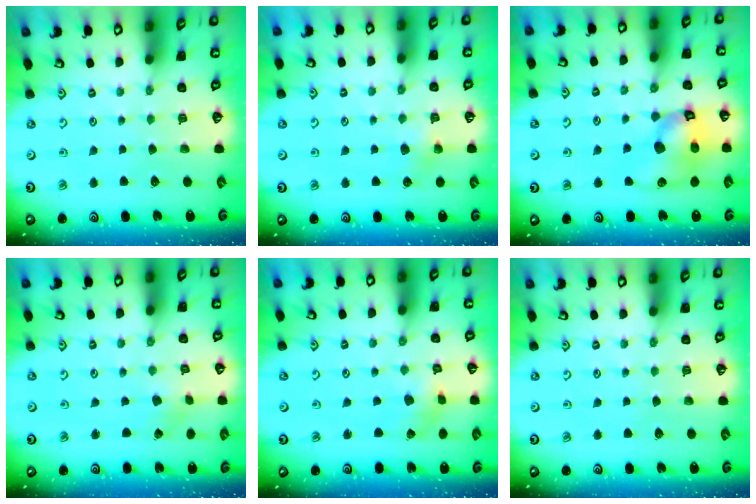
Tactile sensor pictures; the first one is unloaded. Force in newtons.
{"total": 3.4, "press": 3.4, "slide": 0.3}
{"total": 14.1, "press": 14.0, "slide": 1.8}
{"total": 0.5, "press": 0.5, "slide": 0.0}
{"total": 1.4, "press": 1.4, "slide": 0.2}
{"total": 0.0}